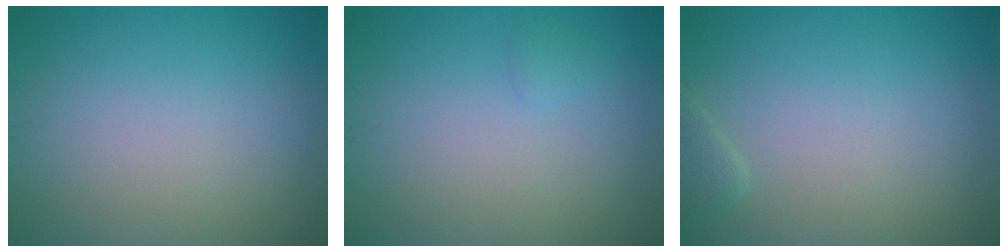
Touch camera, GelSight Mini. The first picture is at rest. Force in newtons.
{"total": 0.6, "press": 0.6, "slide": 0.1}
{"total": 1.1, "press": 1.1, "slide": 0.1}